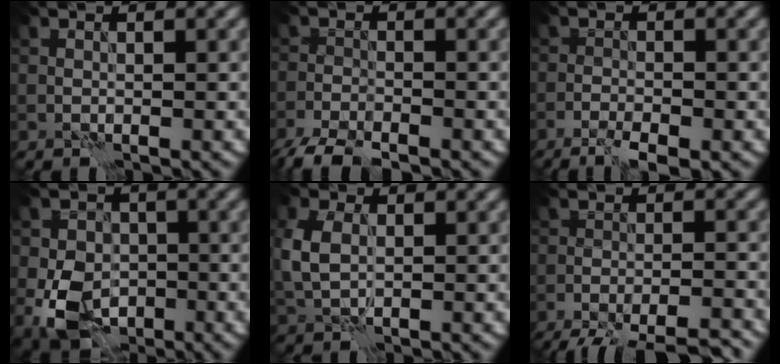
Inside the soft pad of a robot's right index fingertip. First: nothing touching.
{"total": 4.4, "force": [-3.7, 1.2, 2.1], "torque": [-0.037, -0.010, -0.080]}
{"total": 3.9, "force": [-2.7, 1.0, 2.7], "torque": [-0.054, -0.004, -0.048]}
{"total": 7.9, "force": [-2.1, 6.0, 4.7], "torque": [-0.085, -0.011, -0.048]}
{"total": 4.1, "force": [0.5, 2.9, 2.9], "torque": [-0.081, 0.006, 0.008]}
{"total": 11.7, "force": [-10.4, 2.7, 4.7], "torque": [-0.057, -0.007, -0.136]}